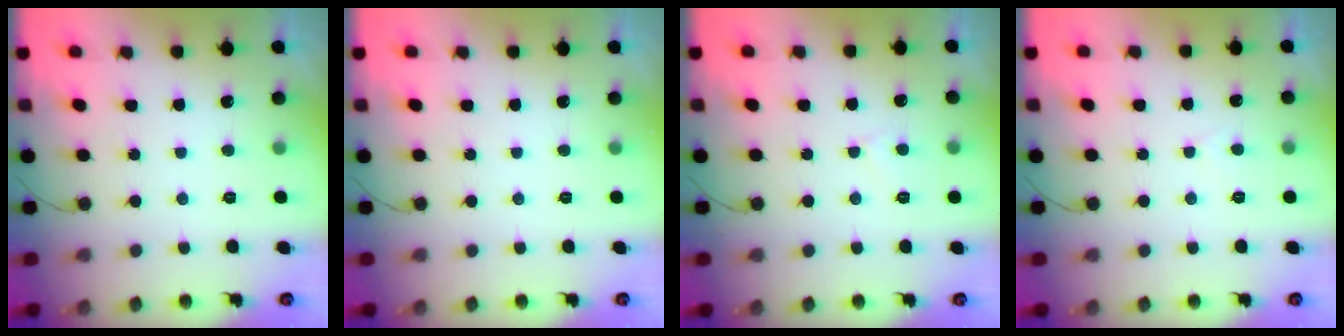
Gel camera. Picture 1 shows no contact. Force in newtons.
{"total": 0.0}
{"total": 2.7, "press": 2.7, "slide": 0.2}
{"total": 1.7, "press": 1.7, "slide": 0.2}